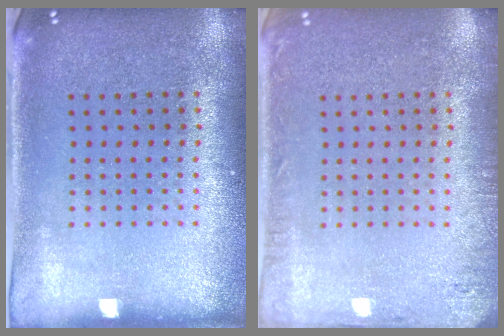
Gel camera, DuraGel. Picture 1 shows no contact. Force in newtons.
{"total": 1.7, "press": 1.7, "slide": 0.2}